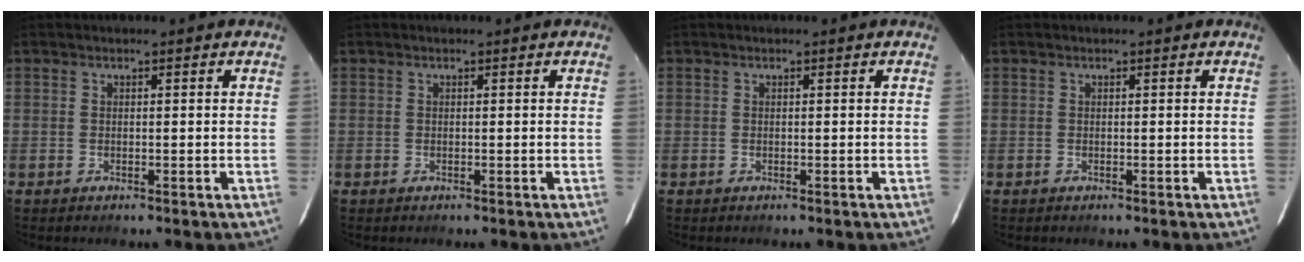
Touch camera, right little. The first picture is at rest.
{"total": 0.0}
{"total": 0.0}
{"total": 0.0}